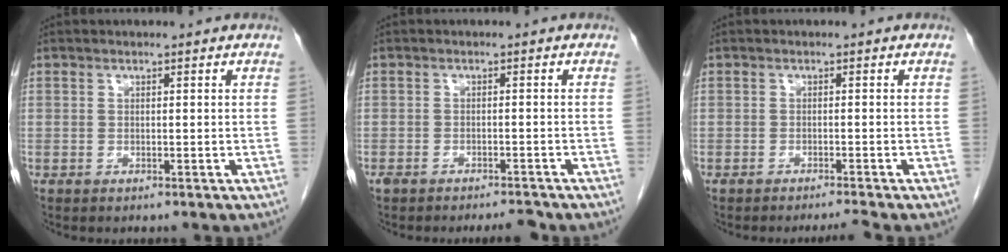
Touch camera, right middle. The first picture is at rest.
{"total": 3.0, "force": [-2.7, 0.7, 1.1], "torque": [-0.020, 0.000, -0.040]}
{"total": 1.9, "force": [-1.7, -0.7, 0.5], "torque": [-0.013, -0.006, -0.028]}